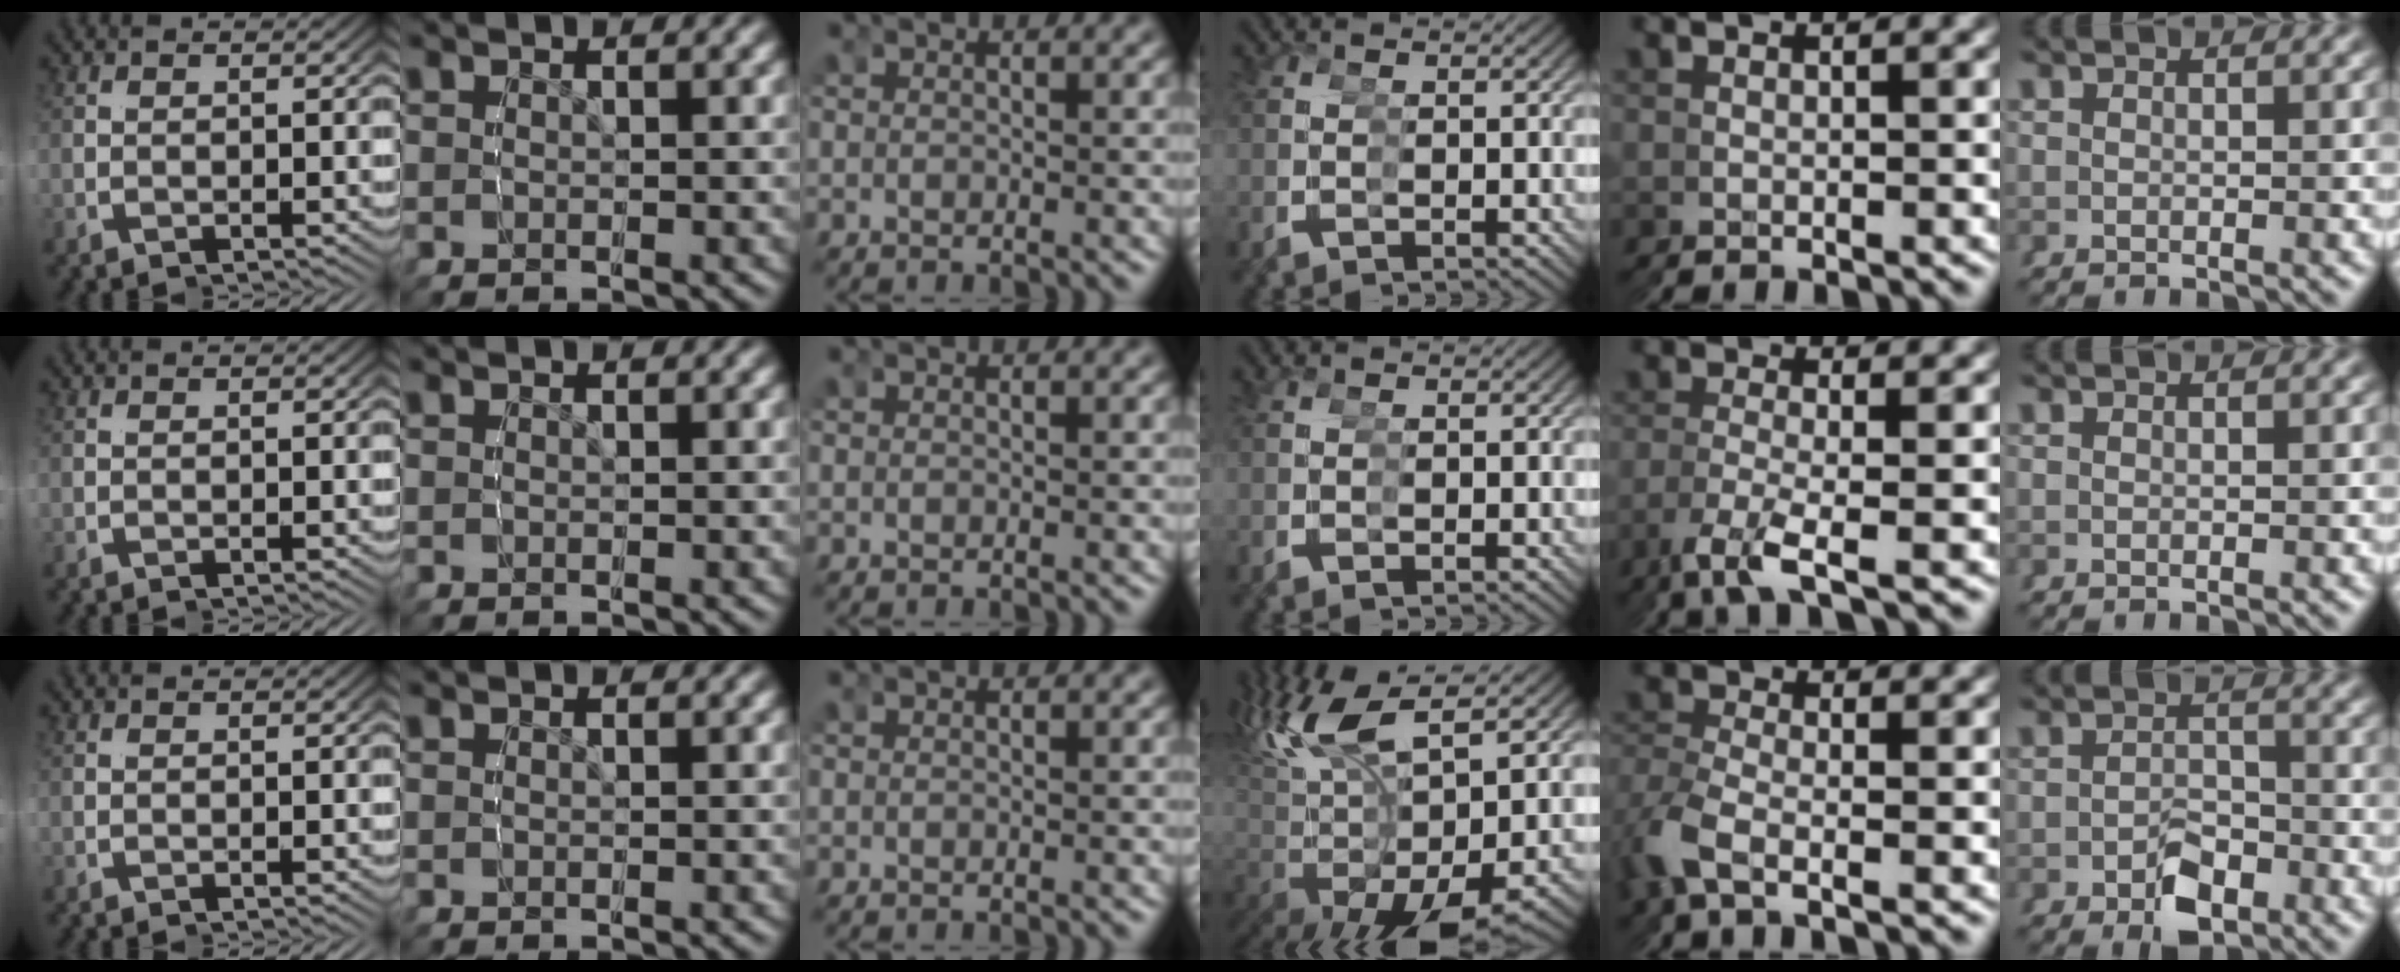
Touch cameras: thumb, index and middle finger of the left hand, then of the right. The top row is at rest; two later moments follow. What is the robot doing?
{"motion": "grasp_and_lifting", "object": "glasses"}